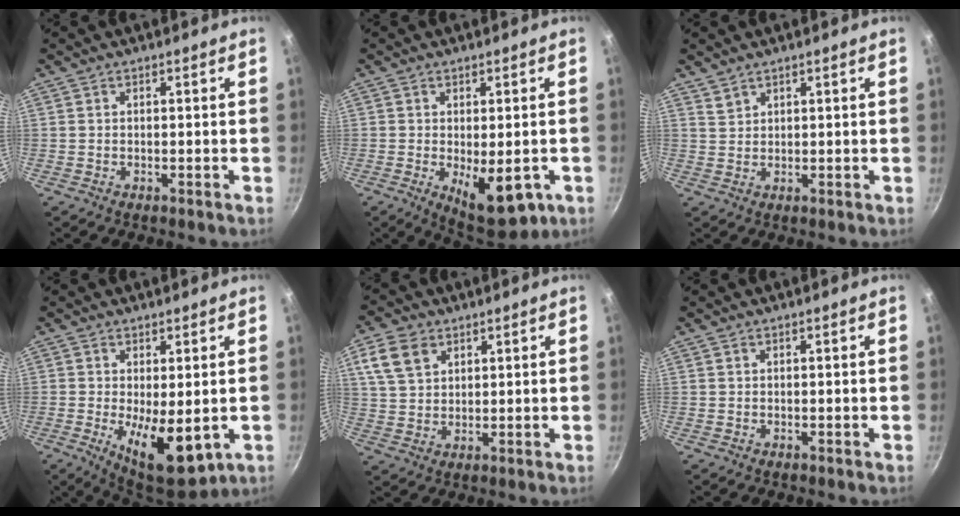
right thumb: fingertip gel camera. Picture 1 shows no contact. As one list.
[{"total": 11.3, "force": [-3.5, 5.0, 9.5], "torque": [-0.105, -0.008, -0.032]}, {"total": 1.7, "force": [1.5, 0.8, 0.3], "torque": [0.003, -0.001, 0.032]}, {"total": 11.1, "force": [-1.6, 4.7, 9.9], "torque": [-0.137, -0.016, -0.011]}, {"total": 8.5, "force": [3.9, 5.9, 4.7], "torque": [-0.077, 0.002, 0.077]}, {"total": 0.0}]